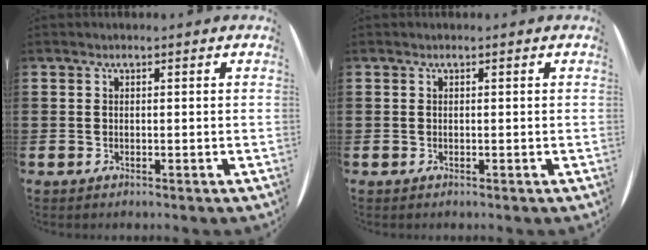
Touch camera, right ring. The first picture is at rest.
{"total": 0.0}